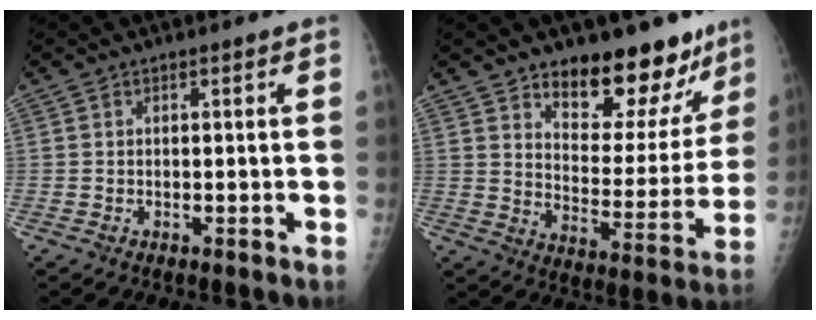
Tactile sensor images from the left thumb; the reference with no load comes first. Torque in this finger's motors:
{"motor_torque": [0.50, 0.36, 0.07, -0.24, 0.14]}